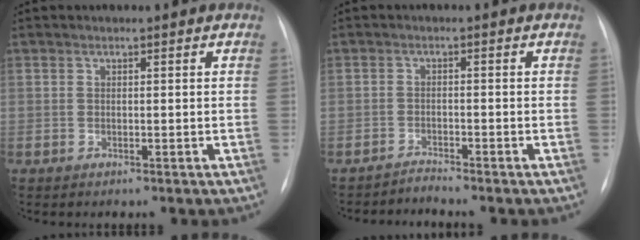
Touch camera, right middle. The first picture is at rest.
{"total": 1.8, "force": [-1.6, -0.7, -0.6], "torque": [0.014, -0.013, -0.026]}